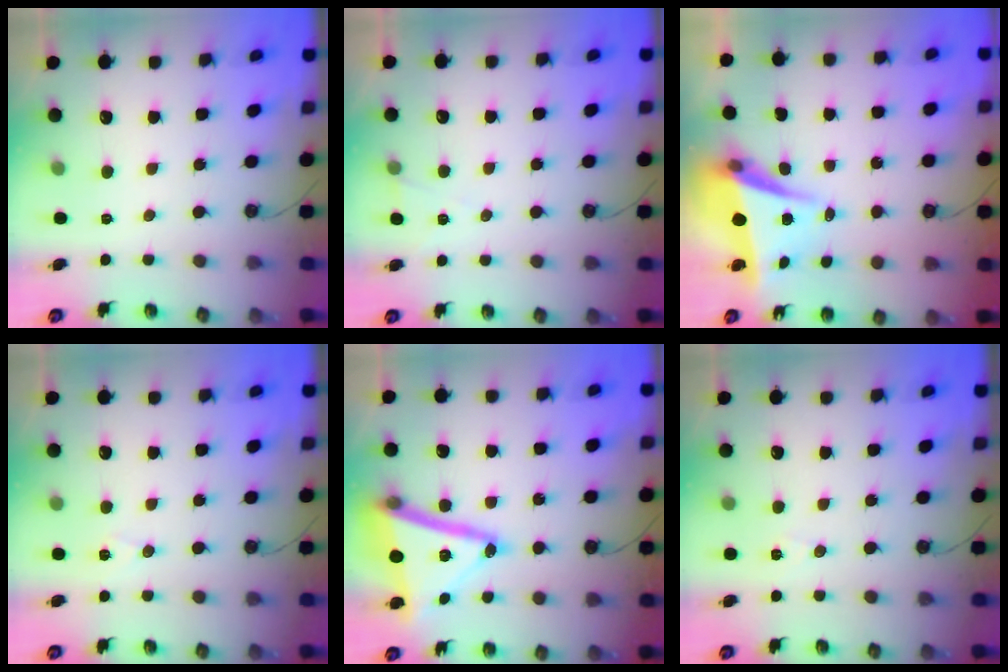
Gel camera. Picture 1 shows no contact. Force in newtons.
{"total": 5.0, "press": 2.7, "slide": 4.2}
{"total": 6.5, "press": 6.2, "slide": 1.9}
{"total": 6.3, "press": 5.0, "slide": 3.8}
{"total": 18.7, "press": 18.5, "slide": 2.8}
{"total": 6.3, "press": 4.4, "slide": 4.5}